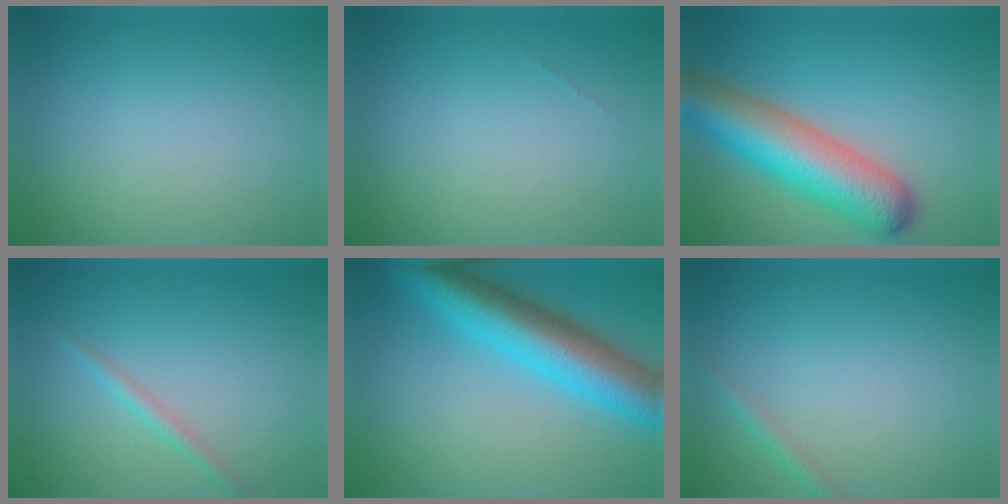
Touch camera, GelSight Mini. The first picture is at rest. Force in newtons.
{"total": 0.0}
{"total": 9.5, "press": 9.4, "slide": 0.3}
{"total": 1.4, "press": 1.4, "slide": 0.1}
{"total": 9.8, "press": 9.8, "slide": 0.2}
{"total": 1.2, "press": 1.2, "slide": 0.1}